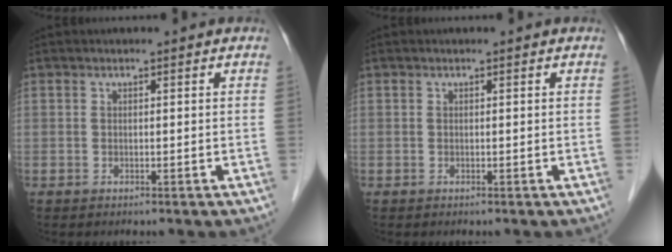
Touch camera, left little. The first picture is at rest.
{"total": 0.0}